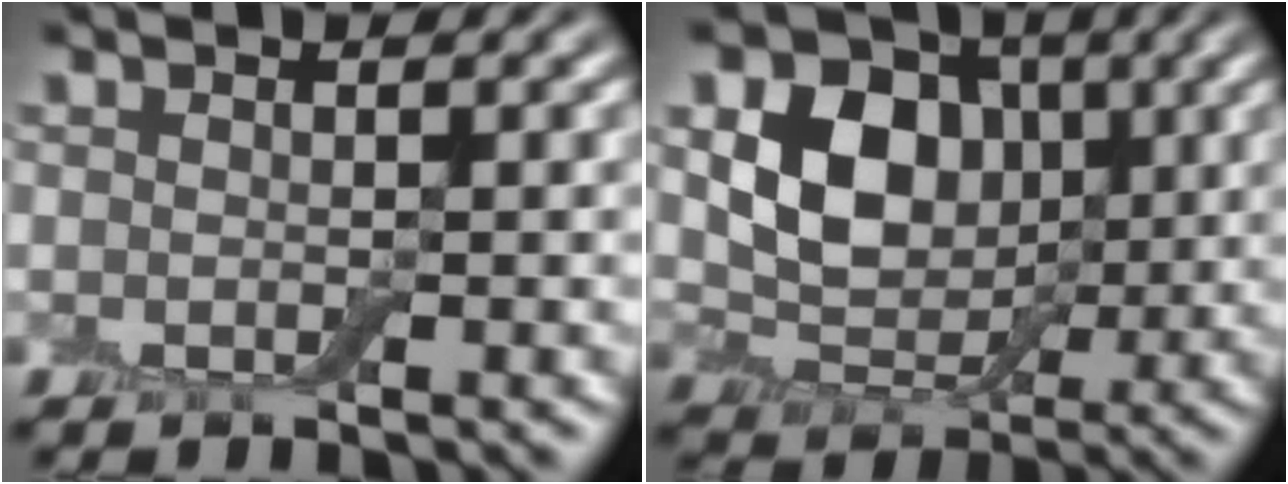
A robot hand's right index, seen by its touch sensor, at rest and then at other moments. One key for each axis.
{"total": 7.0, "fx": 1.7, "fy": 5.5, "fz": 4.0, "tx": -0.075, "ty": 0.003, "tz": 0.025}